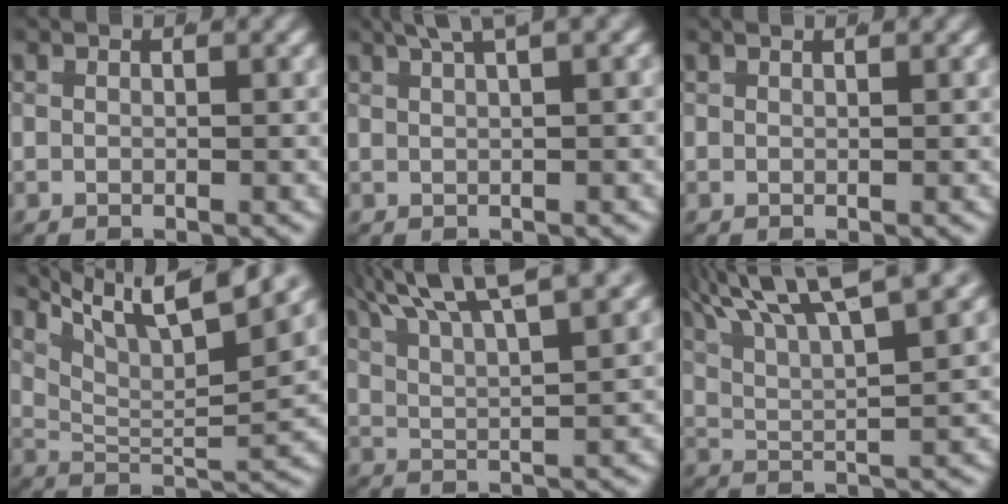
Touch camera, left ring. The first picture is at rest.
{"total": 4.2, "force": [3.1, 1.4, 2.5], "torque": [-0.028, 0.025, 0.040]}
{"total": 0.9, "force": [0.8, 0.2, 0.2], "torque": [0.000, 0.006, 0.011]}
{"total": 8.8, "force": [4.4, 3.9, 6.6], "torque": [-0.091, 0.009, 0.063]}
{"total": 6.7, "force": [4.4, 3.0, 4.0], "torque": [-0.078, 0.015, 0.059]}
{"total": 9.2, "force": [5.7, 4.3, 5.8], "torque": [-0.105, 0.017, 0.077]}